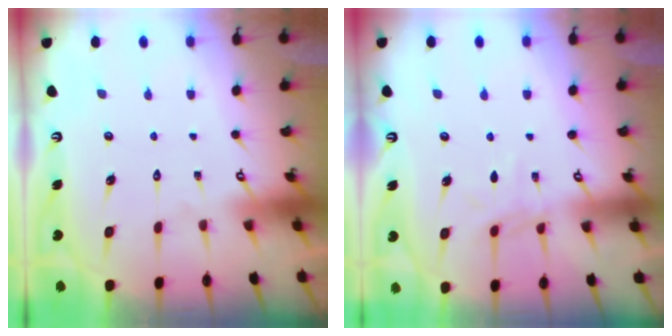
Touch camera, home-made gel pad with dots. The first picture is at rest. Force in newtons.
{"total": 6.1, "press": 6.1, "slide": 0.6}